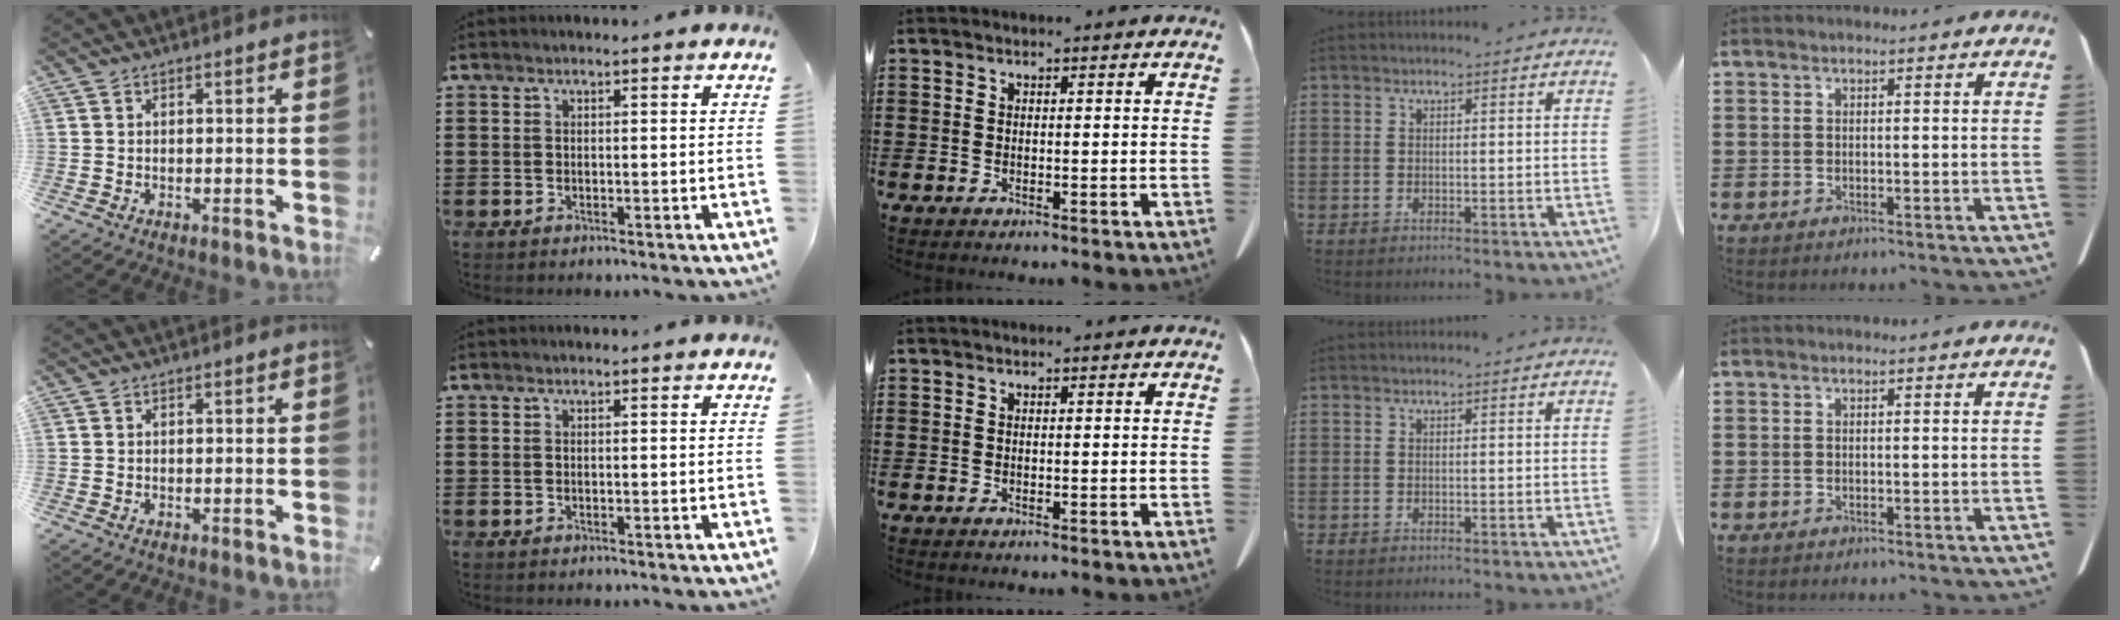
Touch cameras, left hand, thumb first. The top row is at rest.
{}